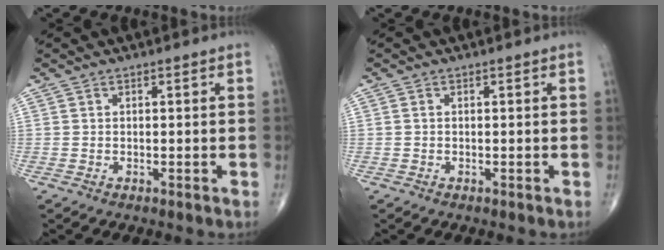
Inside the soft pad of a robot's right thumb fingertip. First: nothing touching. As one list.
[{"total": 0.0}]